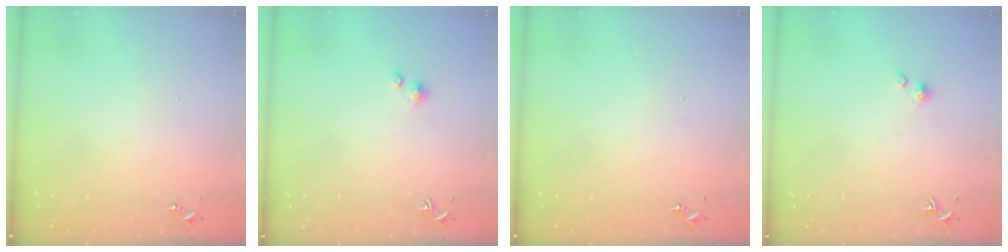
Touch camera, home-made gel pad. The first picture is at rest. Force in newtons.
{"total": 2.2, "press": 2.2, "slide": 0.2}
{"total": 0.0}
{"total": 2.1, "press": 2.1, "slide": 0.2}